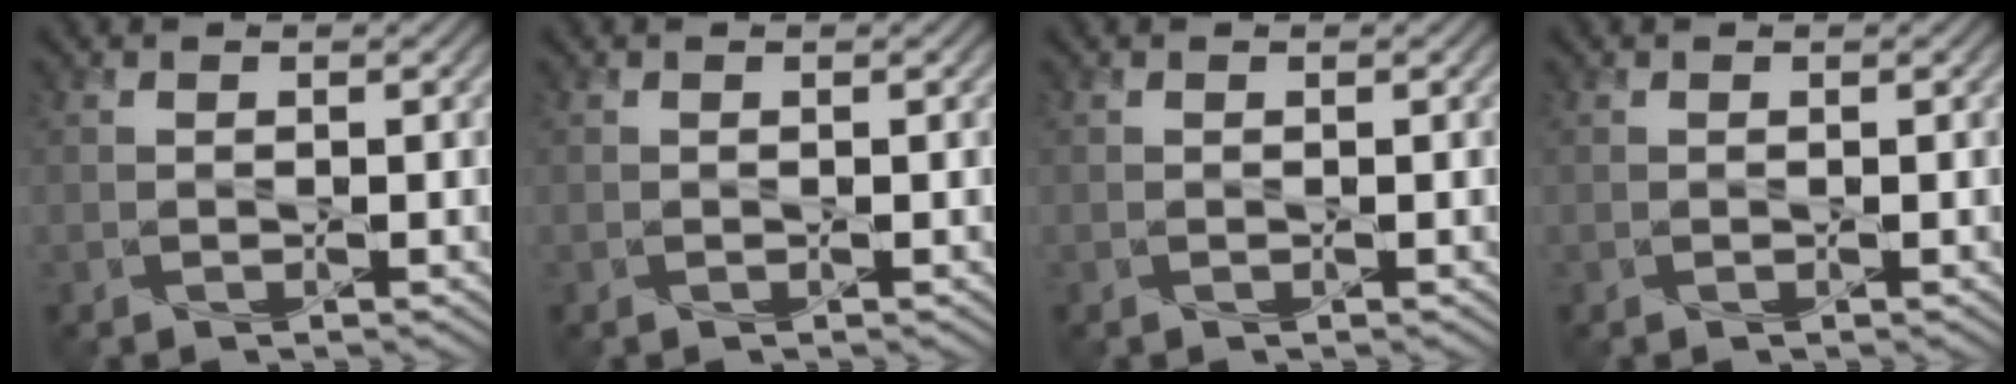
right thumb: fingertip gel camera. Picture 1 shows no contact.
{"total": 0.0}
{"total": 0.0}
{"total": 0.0}